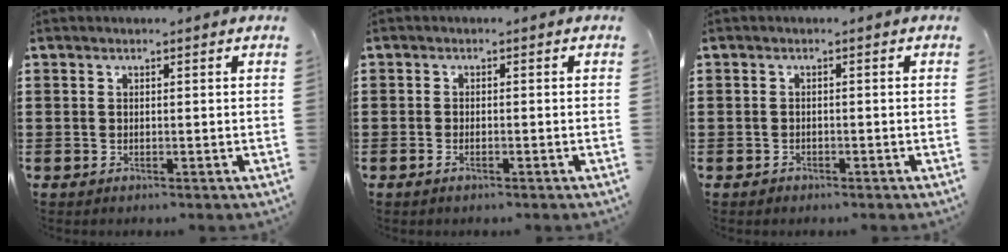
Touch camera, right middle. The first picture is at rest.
{"total": 0.9, "force": [-0.6, 0.4, 0.6], "torque": [-0.014, -0.003, -0.011]}
{"total": 0.7, "force": [-0.6, 0.4, 0.1], "torque": [-0.003, 0.002, -0.014]}